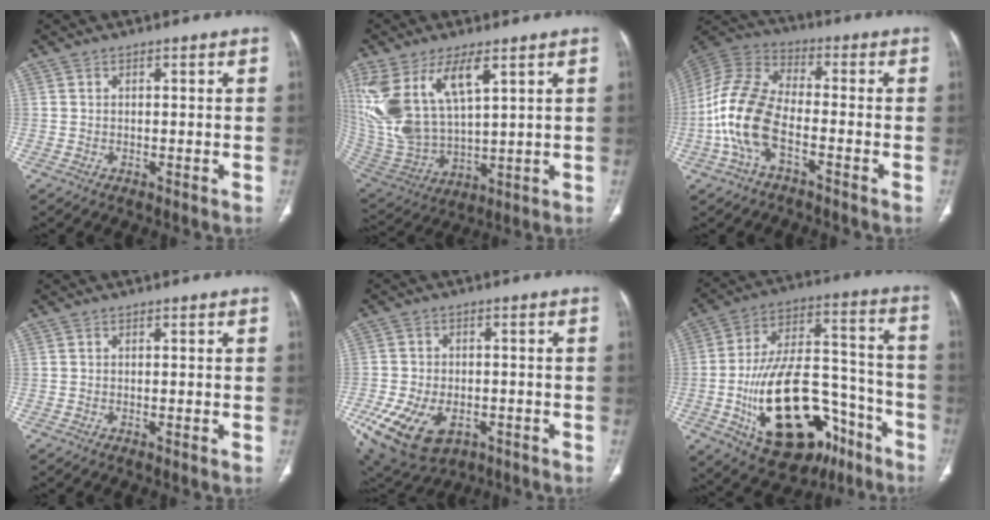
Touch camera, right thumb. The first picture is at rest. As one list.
[{"total": 17.8, "force": [7.9, 8.1, 13.8], "torque": [-0.288, -0.029, 0.173]}, {"total": 14.3, "force": [-4.5, 7.2, 11.5], "torque": [-0.253, 0.033, -0.094]}, {"total": 0.7, "force": [-0.3, 0.1, 0.7], "torque": [-0.012, -0.001, -0.002]}, {"total": 15.2, "force": [-6.2, 9.8, 9.9], "torque": [-0.203, 0.009, -0.087]}, {"total": 28.3, "force": [-11.7, 14.9, 21.0], "torque": [-0.351, 0.062, -0.170]}]